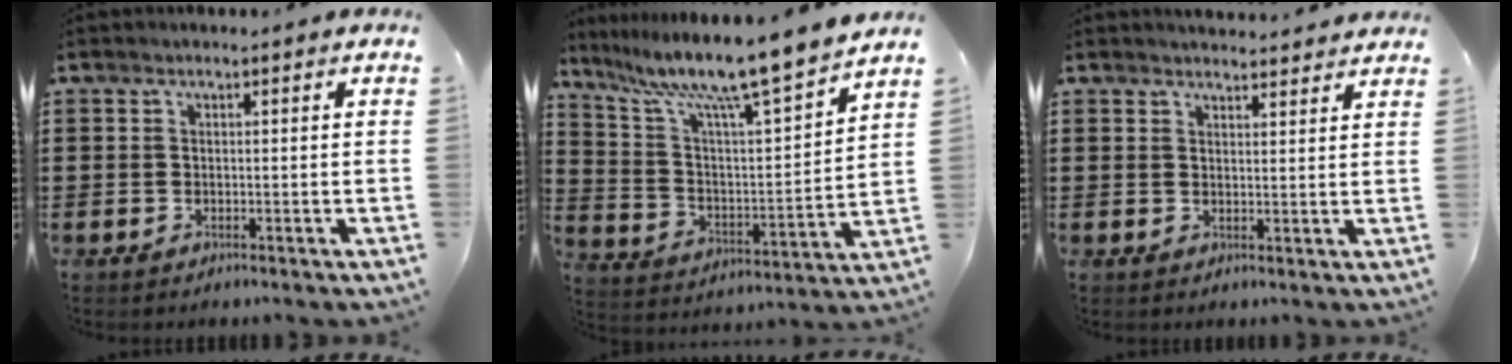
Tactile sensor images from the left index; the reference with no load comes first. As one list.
[{"total": 10.5, "force": [9.0, -0.6, 5.3], "torque": [-0.138, -0.067, 0.145]}, {"total": 2.4, "force": [2.4, 0.1, -0.1], "torque": [-0.006, -0.007, 0.045]}]